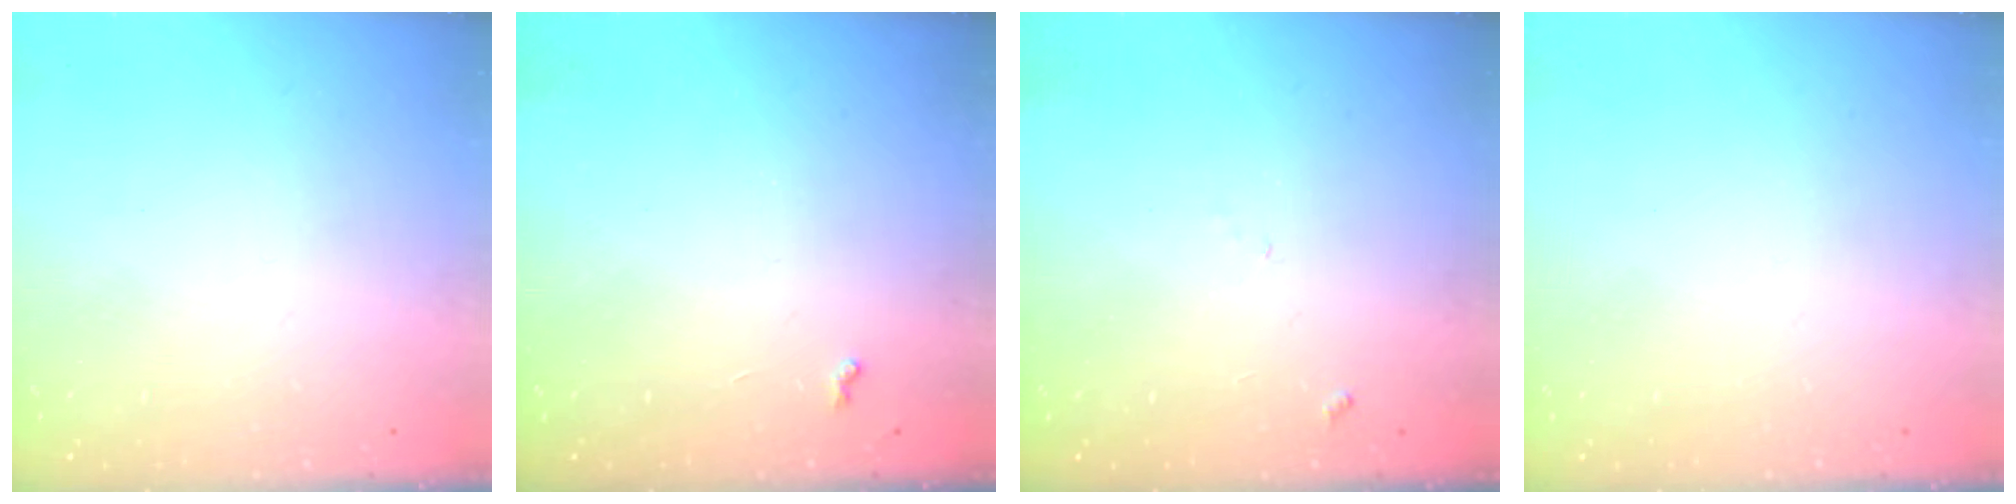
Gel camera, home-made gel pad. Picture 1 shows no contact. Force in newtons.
{"total": 3.3, "press": 3.3, "slide": 0.6}
{"total": 5.3, "press": 5.2, "slide": 0.6}
{"total": 0.0}